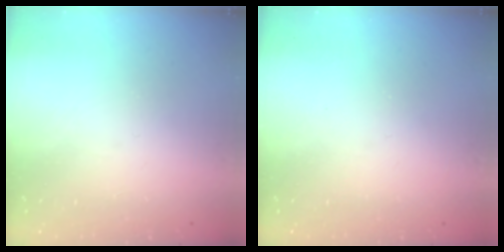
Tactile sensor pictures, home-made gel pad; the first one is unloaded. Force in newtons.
{"total": 0.0}